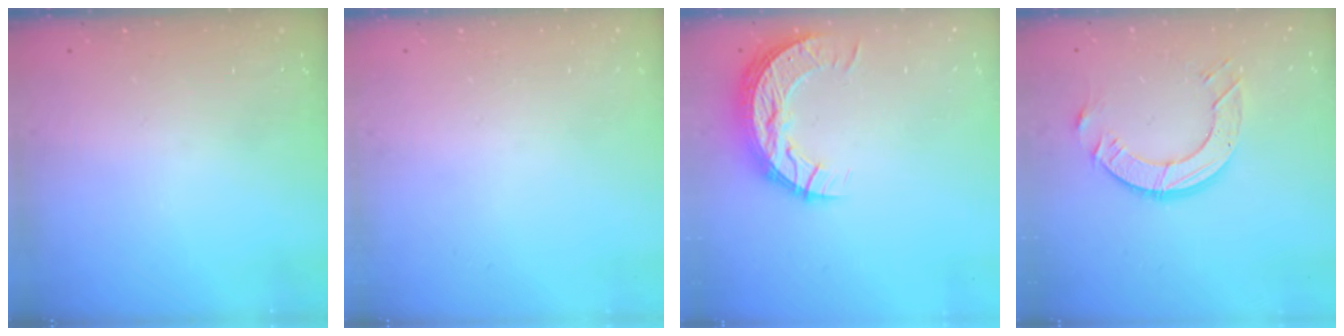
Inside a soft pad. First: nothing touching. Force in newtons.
{"total": 0.0}
{"total": 9.9, "press": 9.9, "slide": 0.7}
{"total": 9.5, "press": 9.5, "slide": 1.0}